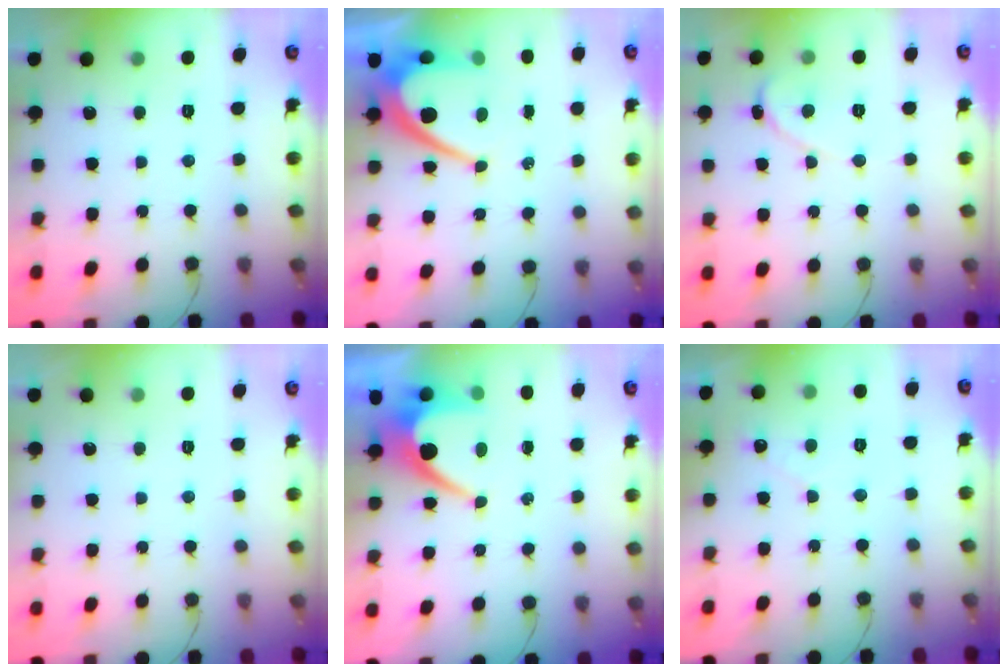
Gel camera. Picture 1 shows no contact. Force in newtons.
{"total": 11.3, "press": 11.3, "slide": 0.9}
{"total": 1.0, "press": 1.0, "slide": 0.1}
{"total": 0.0}
{"total": 8.1, "press": 8.1, "slide": 0.4}
{"total": 1.6, "press": 1.6, "slide": 0.2}